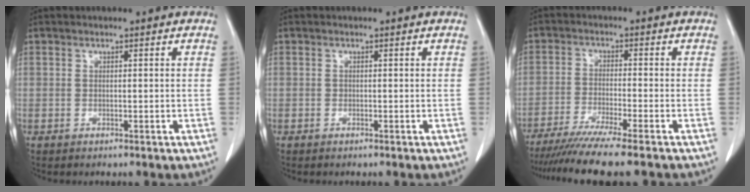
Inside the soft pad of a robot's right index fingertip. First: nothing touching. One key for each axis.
{"total": 0.0}
{"total": 11.3, "fx": -9.4, "fy": -1.1, "fz": 6.1, "tx": -0.080, "ty": -0.034, "tz": -0.148}